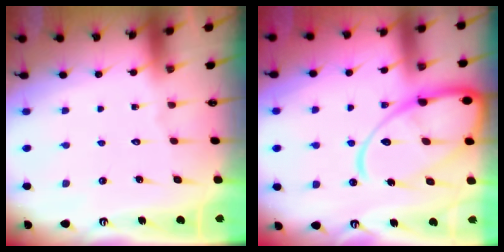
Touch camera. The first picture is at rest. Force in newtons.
{"total": 18.7, "press": 18.6, "slide": 1.9}